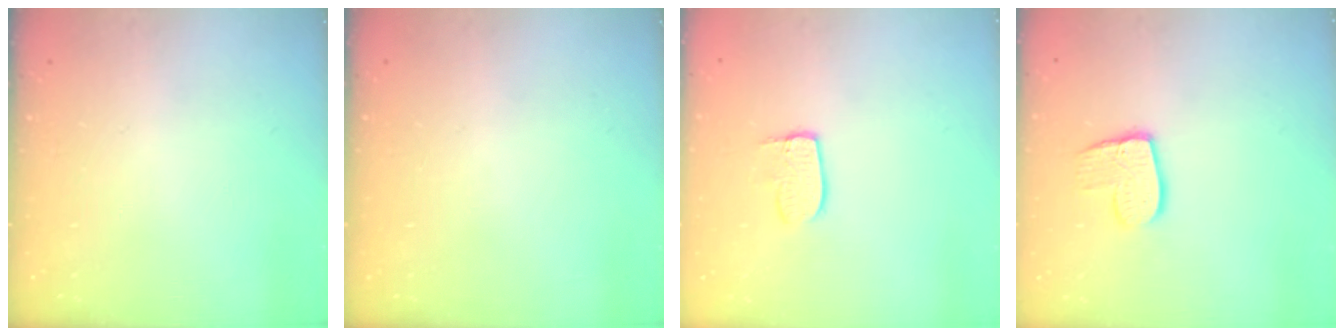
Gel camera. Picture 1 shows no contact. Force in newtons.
{"total": 0.0}
{"total": 6.8, "press": 6.8, "slide": 0.1}
{"total": 10.0, "press": 10.0, "slide": 0.8}